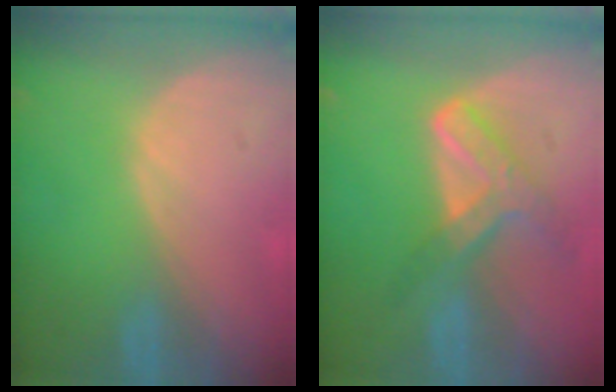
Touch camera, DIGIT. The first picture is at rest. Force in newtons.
{"total": 7.2, "press": 6.2, "slide": 3.8}